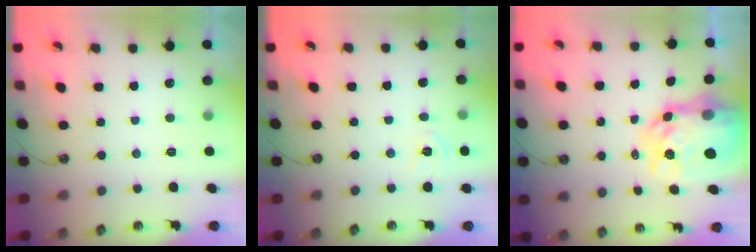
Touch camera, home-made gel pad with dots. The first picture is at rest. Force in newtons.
{"total": 4.6, "press": 4.5, "slide": 0.6}
{"total": 11.8, "press": 11.7, "slide": 1.0}